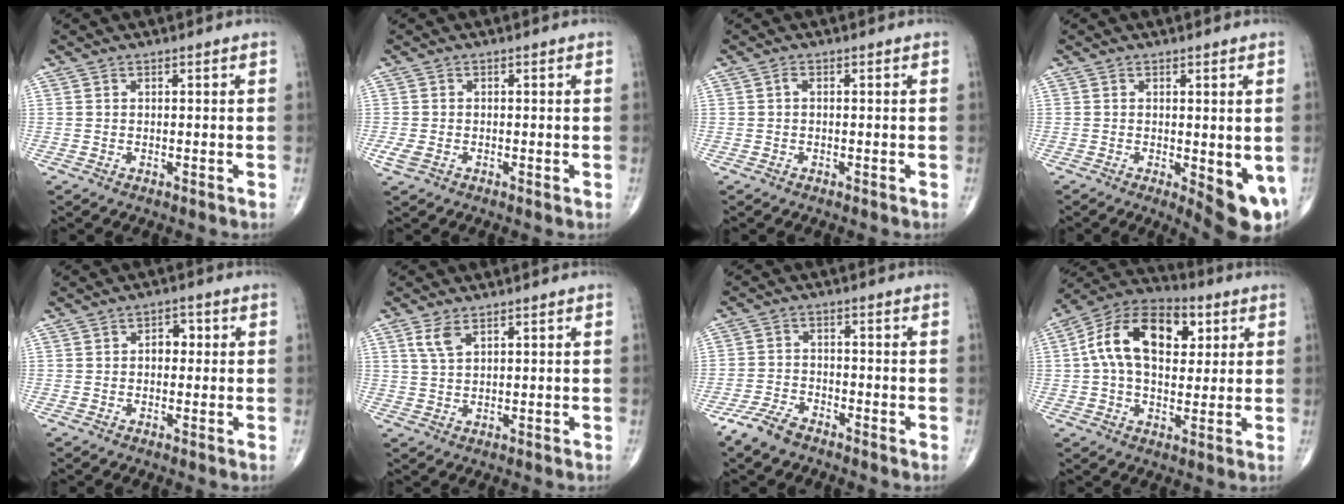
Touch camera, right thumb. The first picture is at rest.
{"total": 2.3, "force": [-0.7, 1.3, 1.7], "torque": [-0.039, -0.004, -0.018]}
{"total": 0.6, "force": [-0.1, 0.3, 0.5], "torque": [-0.009, 0.000, -0.005]}
{"total": 8.2, "force": [-1.6, 2.8, 7.6], "torque": [-0.088, -0.019, -0.014]}
{"total": 3.0, "force": [0.3, 2.2, 2.1], "torque": [-0.014, 0.009, -0.002]}
{"total": 3.5, "force": [2.0, 1.5, 2.5], "torque": [-0.053, 0.000, 0.046]}
{"total": 5.3, "force": [-4.1, 2.1, 2.5], "torque": [-0.054, 0.009, -0.085]}
{"total": 17.4, "force": [4.1, 10.5, 13.2], "torque": [-0.204, 0.012, 0.059]}